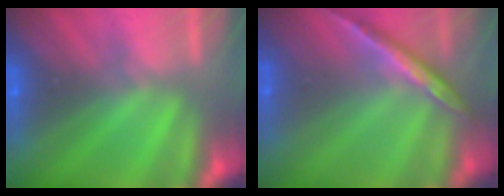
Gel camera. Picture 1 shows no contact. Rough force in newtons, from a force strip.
{"total": 1.5}